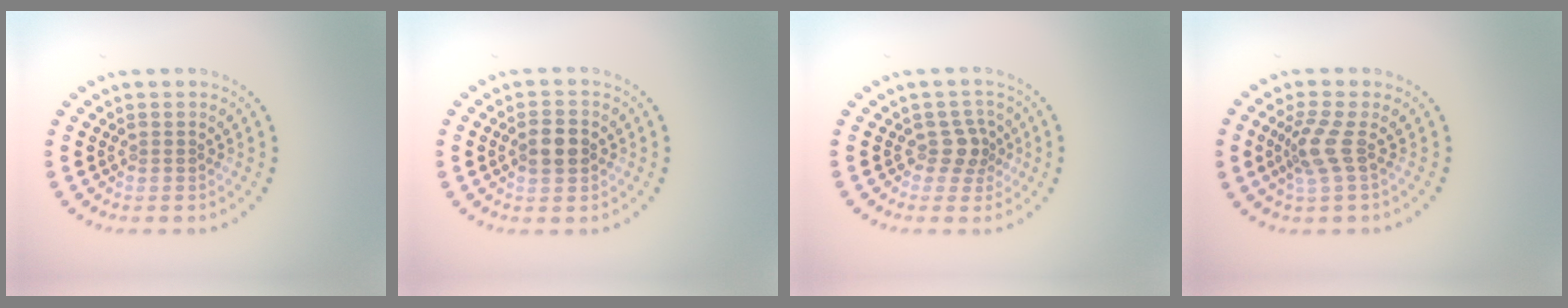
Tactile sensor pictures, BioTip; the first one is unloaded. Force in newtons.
{"total": 2.4, "press": 2.4, "slide": 0.2}
{"total": 2.0, "press": 1.6, "slide": 1.2}
{"total": 2.5, "press": 1.9, "slide": 1.7}